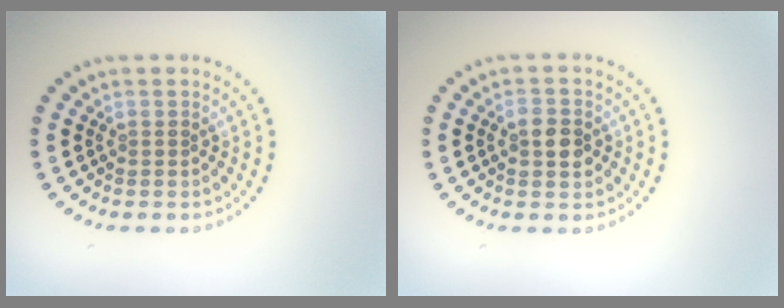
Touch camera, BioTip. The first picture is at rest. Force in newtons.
{"total": 2.5, "press": 2.5, "slide": 0.2}